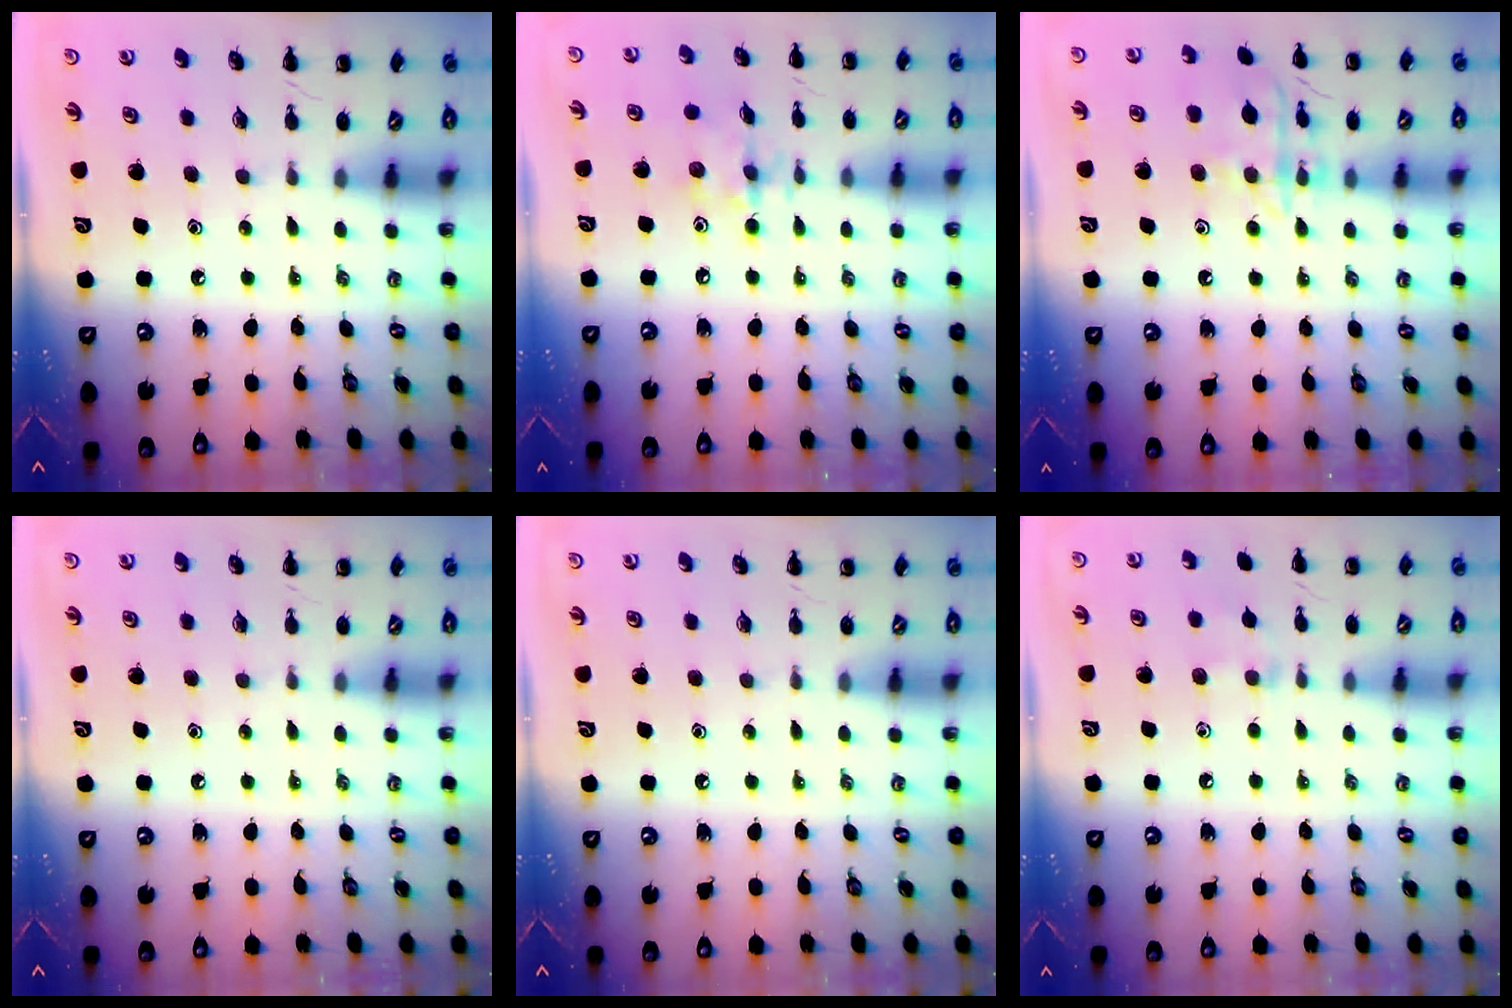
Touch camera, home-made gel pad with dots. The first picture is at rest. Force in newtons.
{"total": 6.6, "press": 6.6, "slide": 0.5}
{"total": 13.0, "press": 13.0, "slide": 0.6}
{"total": 0.0}
{"total": 0.0}
{"total": 6.6, "press": 6.3, "slide": 2.0}